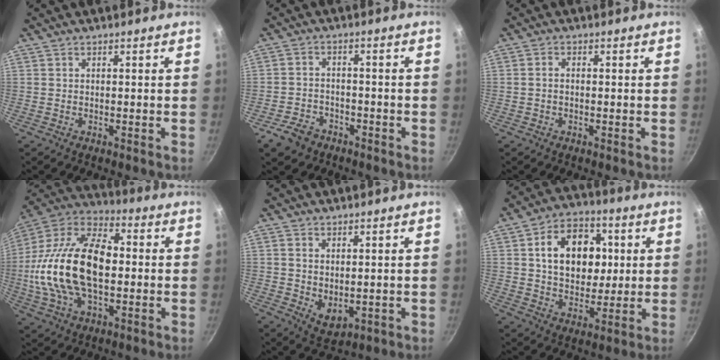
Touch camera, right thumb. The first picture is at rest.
{"total": 6.0, "force": [-3.8, 4.1, 2.0], "torque": [-0.035, 0.036, -0.062]}
{"total": 1.4, "force": [-0.3, 0.9, 1.0], "torque": [-0.020, 0.010, -0.006]}
{"total": 25.7, "force": [-0.7, 14.8, 21.0], "torque": [-0.394, 0.035, -0.023]}
{"total": 4.9, "force": [0.6, 3.1, 3.7], "torque": [-0.057, -0.017, 0.019]}
{"total": 16.0, "force": [3.2, 11.7, 10.4], "torque": [-0.115, 0.007, 0.048]}